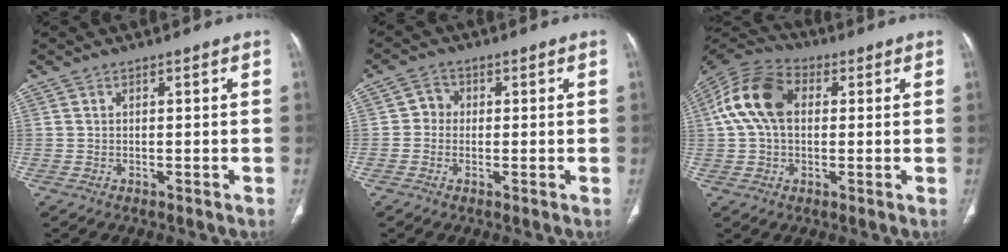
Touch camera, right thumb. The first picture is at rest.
{"total": 1.4, "force": [0.0, 1.3, 0.5], "torque": [-0.001, 0.004, -0.002]}
{"total": 13.3, "force": [2.1, 8.9, 9.6], "torque": [-0.188, 0.032, 0.030]}